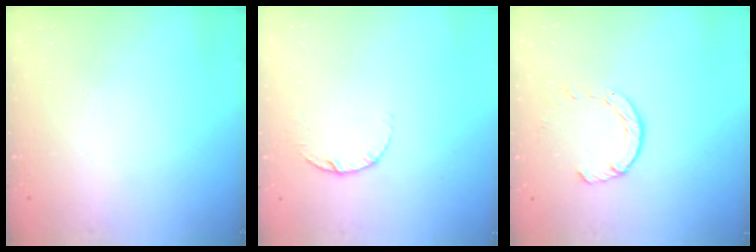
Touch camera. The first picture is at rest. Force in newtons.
{"total": 3.6, "press": 3.6, "slide": 0.5}
{"total": 2.4, "press": 2.4, "slide": 0.2}